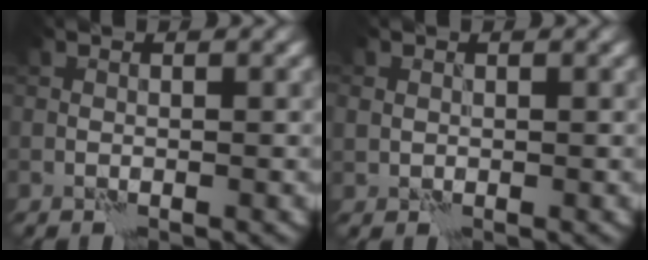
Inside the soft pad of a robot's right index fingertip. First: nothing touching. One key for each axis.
{"total": 1.0, "fx": 0.2, "fy": 0.9, "fz": 0.2, "tx": -0.002, "ty": -0.001, "tz": 0.003}